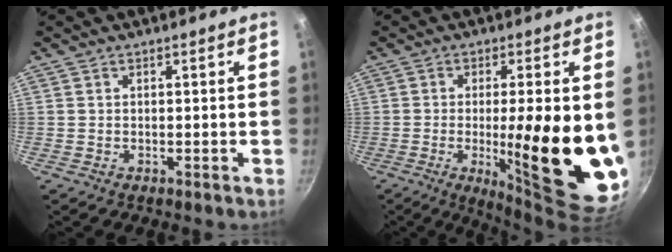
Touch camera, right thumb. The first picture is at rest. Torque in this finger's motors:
{"motor_torque": [2.59, 2.42, 2.34, 0.01, 0.21]}